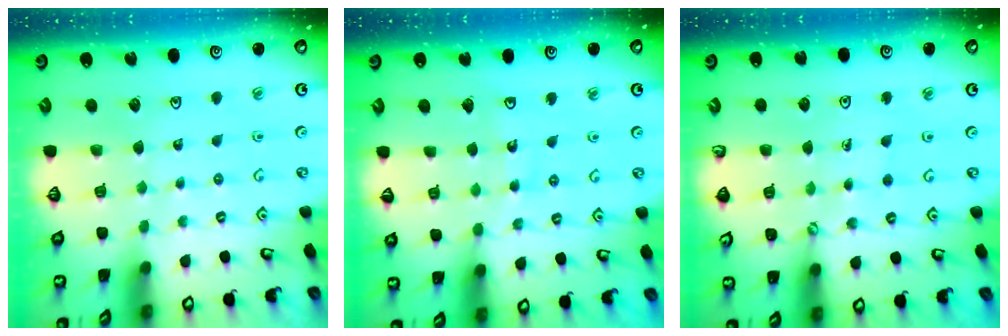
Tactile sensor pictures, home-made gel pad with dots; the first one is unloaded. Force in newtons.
{"total": 8.5, "press": 8.4, "slide": 1.0}
{"total": 1.4, "press": 1.3, "slide": 0.1}